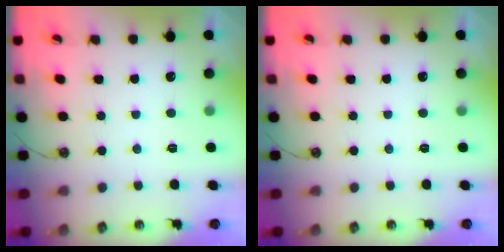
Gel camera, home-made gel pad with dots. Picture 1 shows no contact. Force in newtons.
{"total": 0.0}